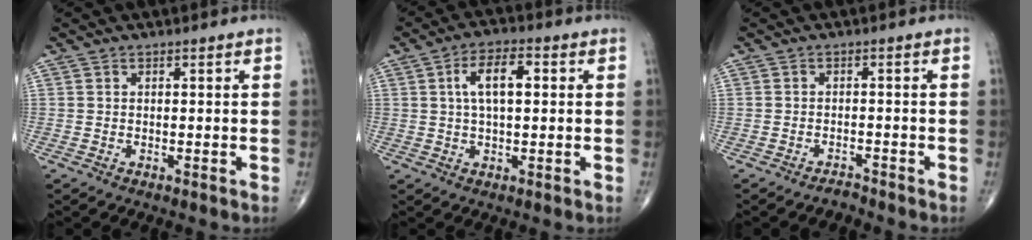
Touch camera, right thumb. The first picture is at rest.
{"total": 7.6, "force": [1.5, 3.4, 6.6], "torque": [-0.117, 0.013, 0.022]}
{"total": 1.5, "force": [-1.5, 0.3, -0.1], "torque": [0.000, 0.006, -0.026]}